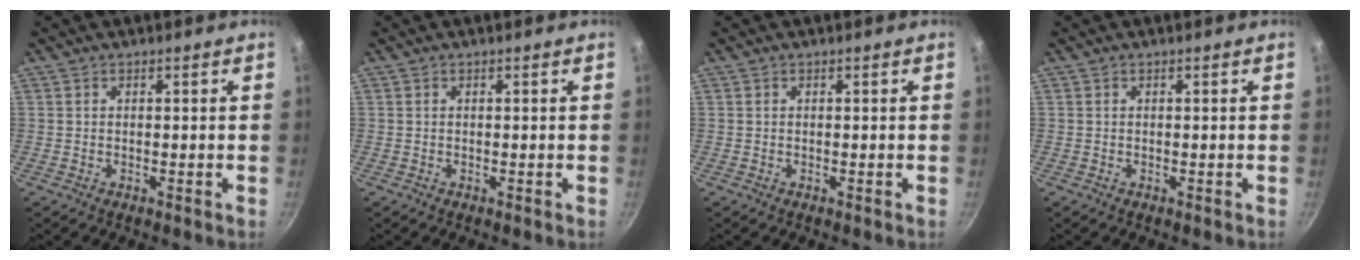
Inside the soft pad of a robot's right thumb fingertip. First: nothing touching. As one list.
[{"total": 0.0}, {"total": 0.0}, {"total": 0.0}]